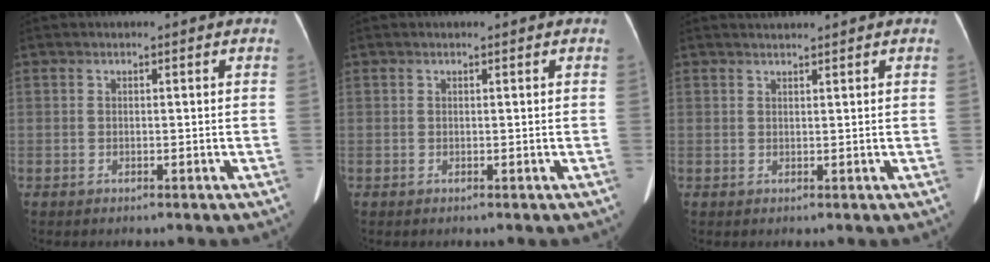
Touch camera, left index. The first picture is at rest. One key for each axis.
{"total": 1.1, "fx": 1.1, "fy": 0.0, "fz": 0.4, "tx": -0.007, "ty": 0.014, "tz": 0.016}
{"total": 1.8, "fx": 1.7, "fy": -0.4, "fz": 0.2, "tx": -0.003, "ty": 0.014, "tz": 0.035}